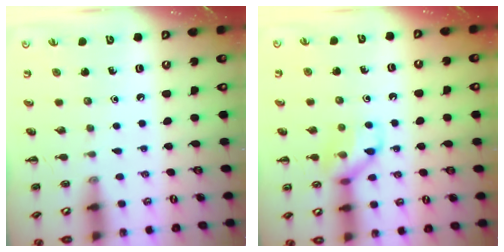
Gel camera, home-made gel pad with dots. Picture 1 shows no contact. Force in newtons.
{"total": 10.9, "press": 10.8, "slide": 1.2}